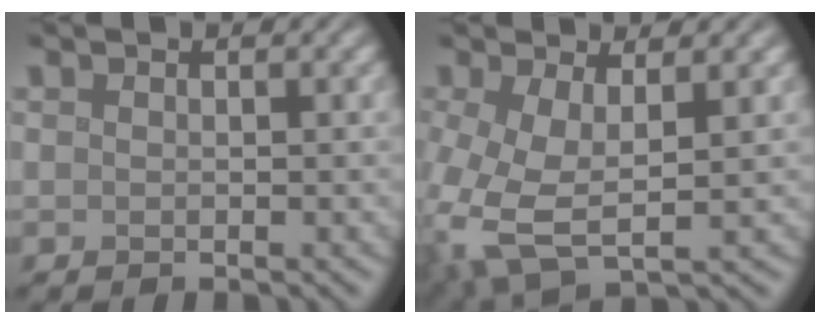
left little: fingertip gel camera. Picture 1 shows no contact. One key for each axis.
{"total": 5.8, "fx": -0.9, "fy": 2.9, "fz": 4.9, "tx": -0.124, "ty": -0.004, "tz": -0.011}